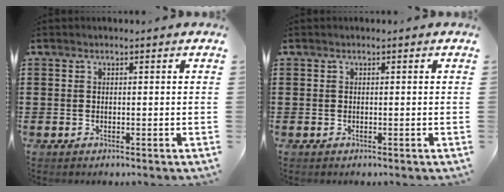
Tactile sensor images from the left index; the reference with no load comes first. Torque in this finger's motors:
{"motor_torque": [0.00, 0.00, 0.00, 0.00]}